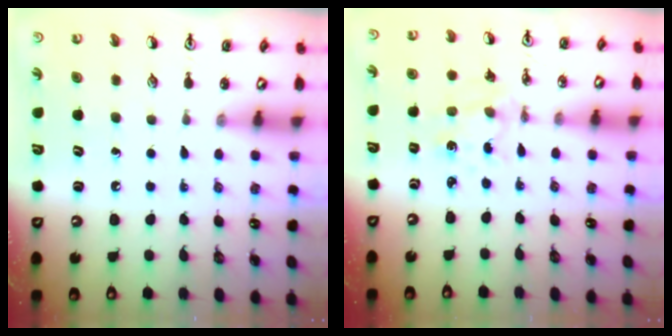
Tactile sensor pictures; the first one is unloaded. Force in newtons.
{"total": 2.1, "press": 2.1, "slide": 0.3}